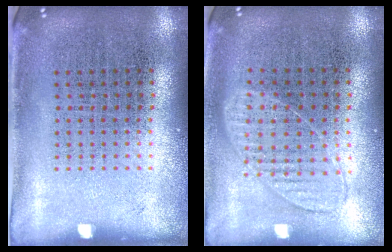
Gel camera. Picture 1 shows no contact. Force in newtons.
{"total": 0.9, "press": 0.8, "slide": 0.3}